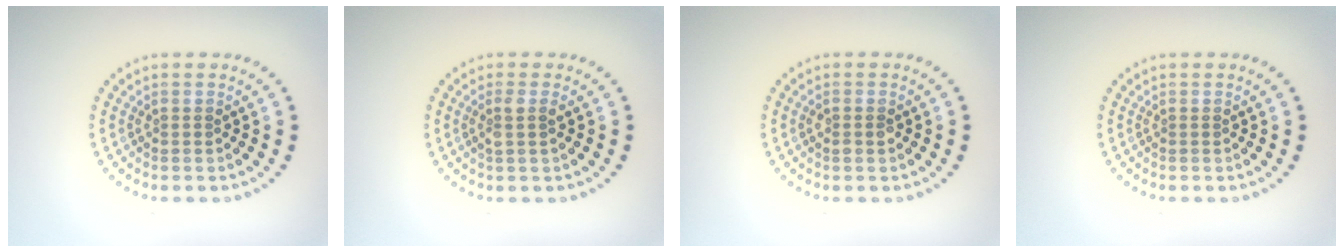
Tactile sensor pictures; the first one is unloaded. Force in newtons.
{"total": 1.5, "press": 1.2, "slide": 0.9}
{"total": 1.1, "press": 1.0, "slide": 0.3}
{"total": 0.0}